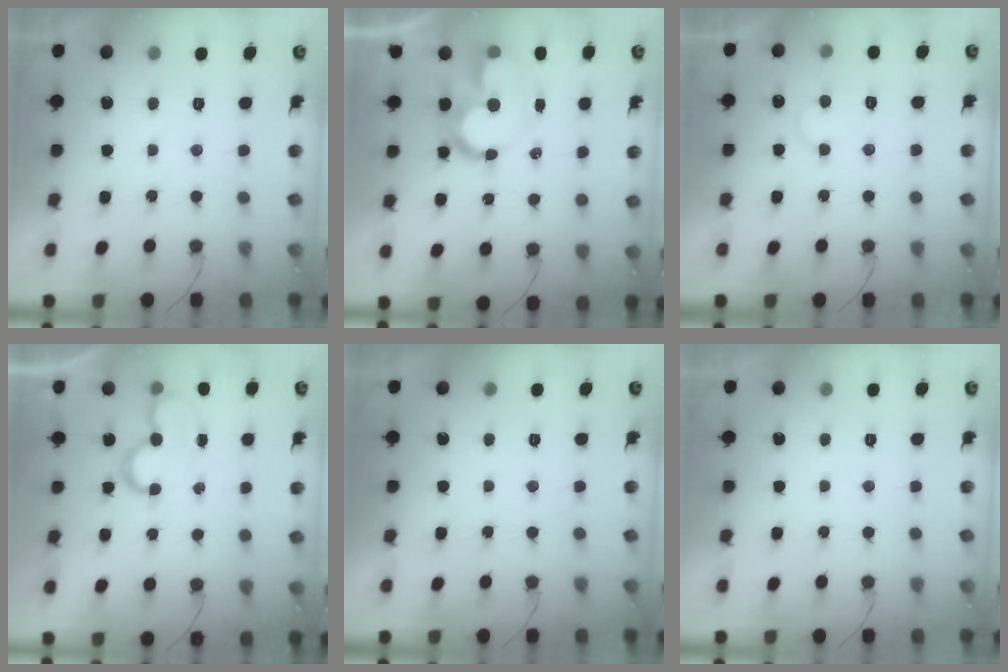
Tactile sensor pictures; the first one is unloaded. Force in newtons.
{"total": 11.0, "press": 10.9, "slide": 1.4}
{"total": 5.0, "press": 5.0, "slide": 0.5}
{"total": 7.2, "press": 7.1, "slide": 0.6}
{"total": 0.0}
{"total": 0.0}